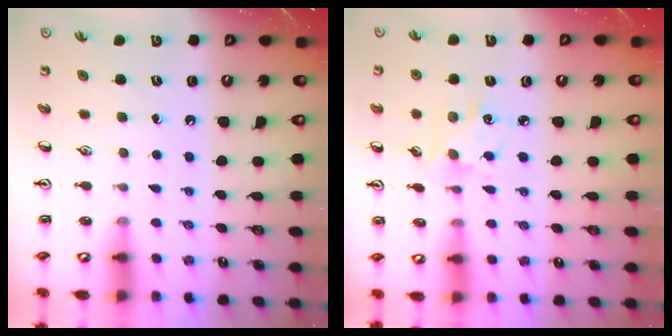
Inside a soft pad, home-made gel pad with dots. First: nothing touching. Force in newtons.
{"total": 3.3, "press": 3.2, "slide": 0.6}